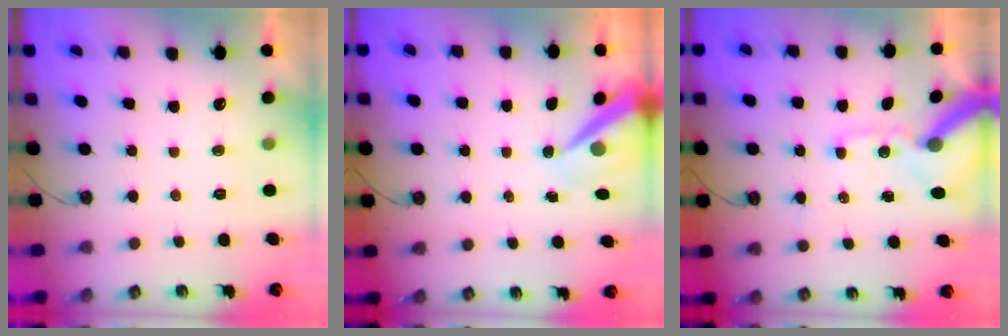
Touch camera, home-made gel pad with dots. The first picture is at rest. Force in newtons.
{"total": 8.4, "press": 8.3, "slide": 0.9}
{"total": 14.1, "press": 13.9, "slide": 2.2}